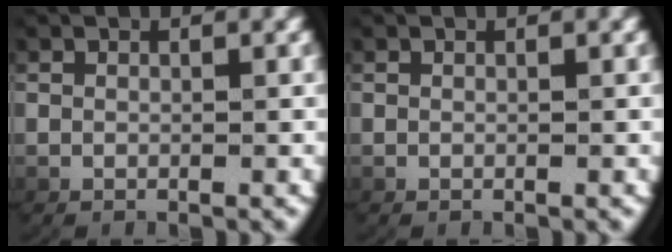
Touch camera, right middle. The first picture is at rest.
{"total": 0.0}